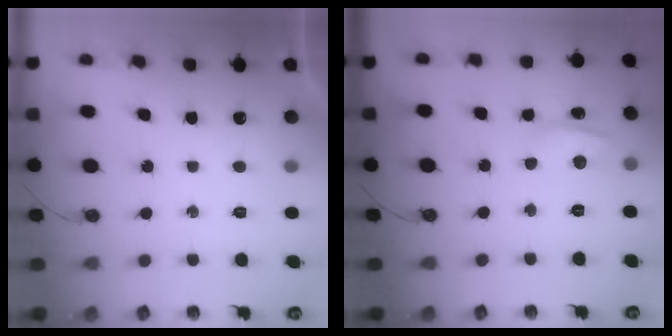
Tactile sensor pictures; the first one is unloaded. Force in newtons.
{"total": 7.5, "press": 2.3, "slide": 7.1}